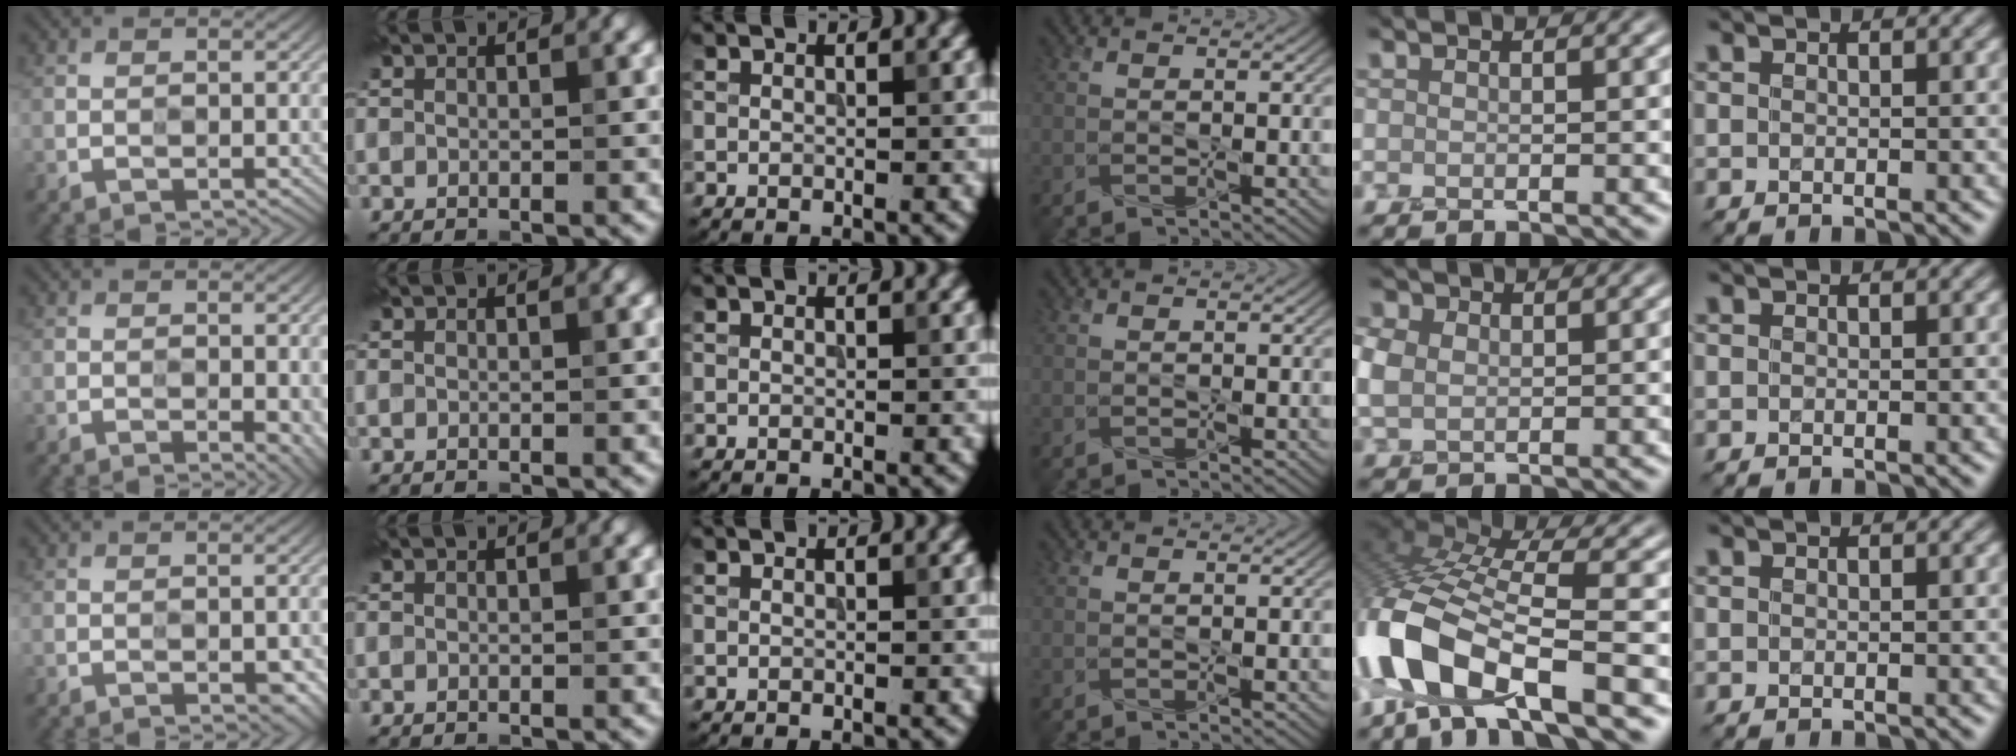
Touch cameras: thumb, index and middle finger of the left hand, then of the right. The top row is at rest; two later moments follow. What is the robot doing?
{"motion": "screw", "object": "penn cap"}